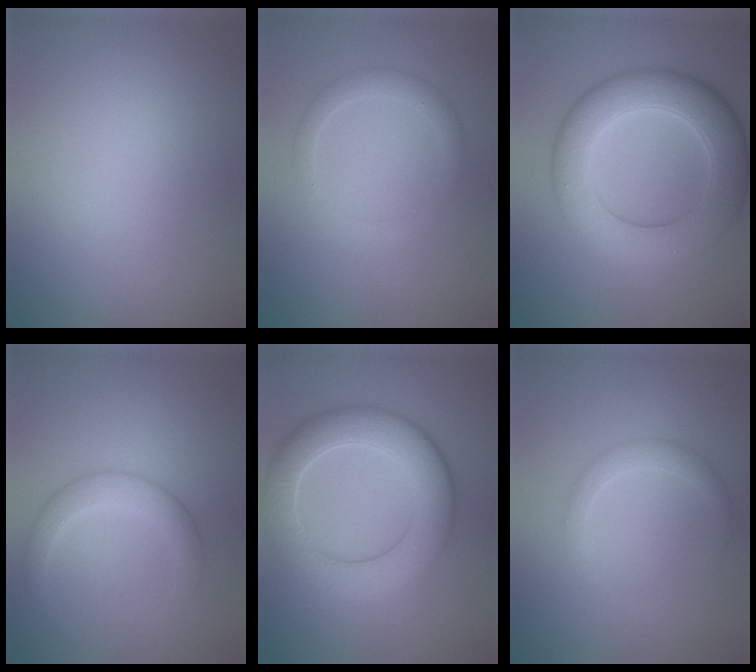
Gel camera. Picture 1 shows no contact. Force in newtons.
{"total": 1.8, "press": 1.8, "slide": 0.1}
{"total": 8.2, "press": 8.2, "slide": 0.4}
{"total": 2.6, "press": 2.6, "slide": 0.1}
{"total": 7.1, "press": 7.1, "slide": 0.3}
{"total": 1.5, "press": 1.5, "slide": 0.1}